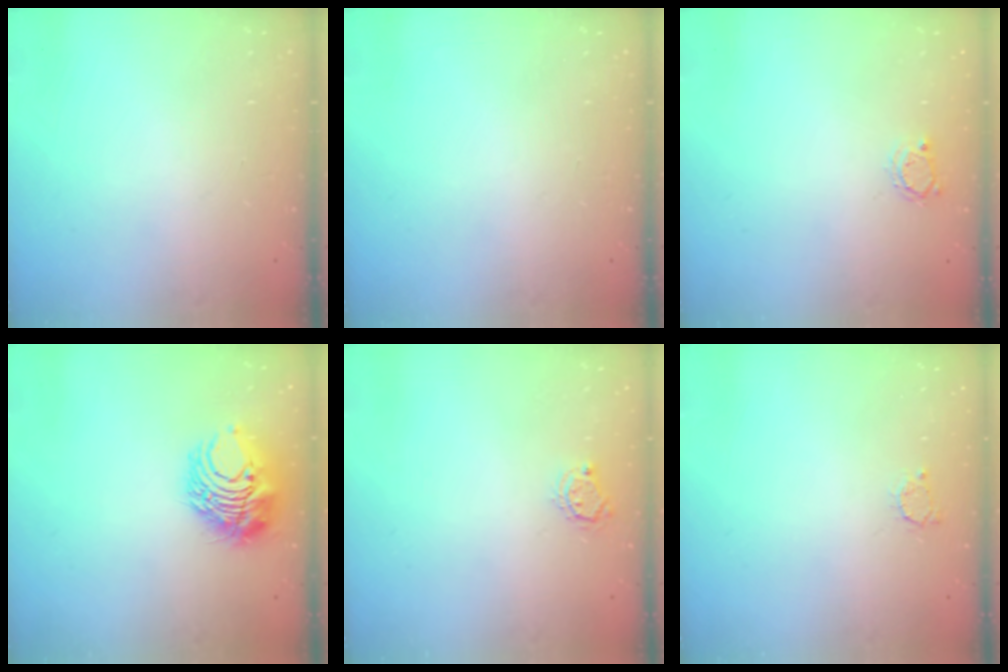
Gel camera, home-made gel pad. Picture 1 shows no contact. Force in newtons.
{"total": 0.0}
{"total": 2.8, "press": 2.7, "slide": 0.4}
{"total": 10.3, "press": 10.3, "slide": 0.6}
{"total": 4.5, "press": 4.5, "slide": 0.4}
{"total": 2.4, "press": 2.4, "slide": 0.3}